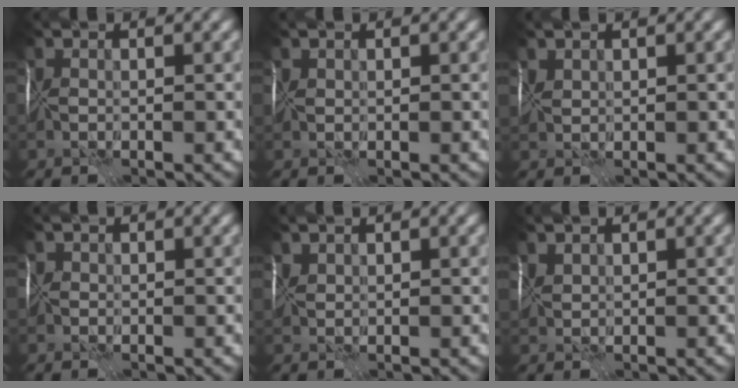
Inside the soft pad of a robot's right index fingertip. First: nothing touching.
{"total": 0.7, "force": [0.6, 0.4, 0.0], "torque": [-0.001, 0.005, 0.014]}
{"total": 1.2, "force": [1.0, 0.7, 0.3], "torque": [-0.010, 0.004, 0.023]}
{"total": 0.9, "force": [0.3, 0.9, 0.0], "torque": [0.006, 0.003, 0.003]}
{"total": 1.2, "force": [1.0, 0.6, 0.3], "torque": [-0.010, 0.004, 0.023]}
{"total": 1.5, "force": [1.1, 0.8, 0.6], "torque": [-0.016, 0.006, 0.025]}